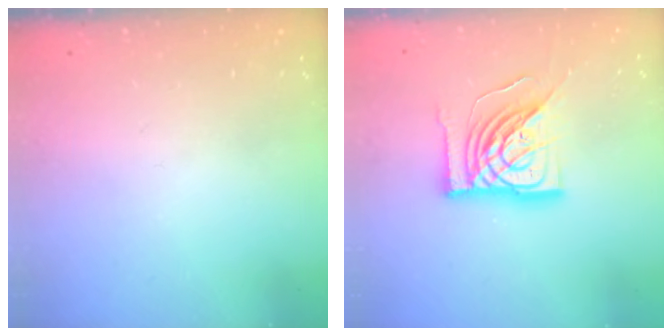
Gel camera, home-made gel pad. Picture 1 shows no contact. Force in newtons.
{"total": 18.1, "press": 18.0, "slide": 2.4}